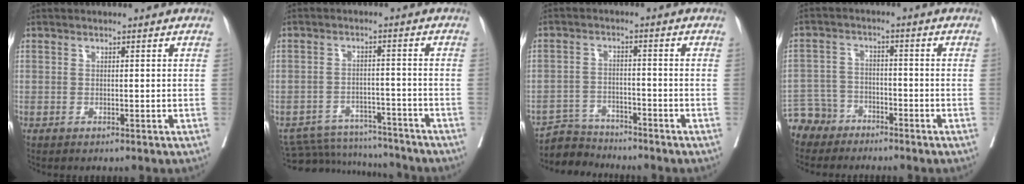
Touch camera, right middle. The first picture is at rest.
{"total": 11.6, "force": [-11.3, 2.3, 1.1], "torque": [-0.021, 0.008, -0.161]}
{"total": 5.0, "force": [-4.8, 0.8, -0.9], "torque": [0.017, 0.000, -0.086]}
{"total": 5.6, "force": [-4.7, 3.0, -0.7], "torque": [0.015, 0.000, -0.096]}